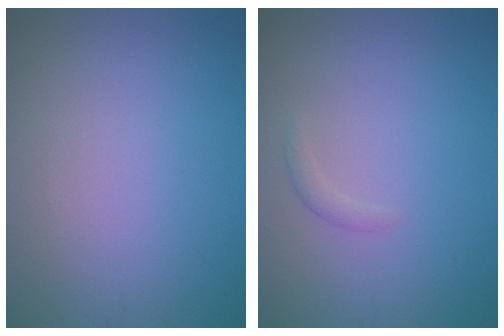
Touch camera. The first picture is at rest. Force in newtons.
{"total": 0.8, "press": 0.8, "slide": 0.0}